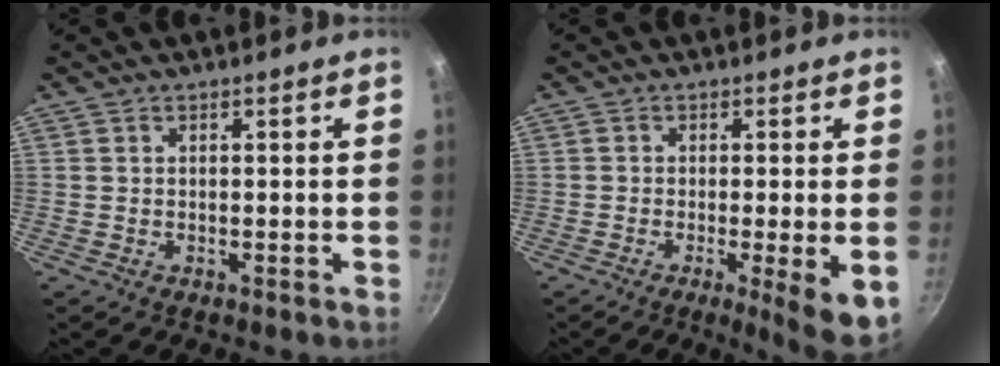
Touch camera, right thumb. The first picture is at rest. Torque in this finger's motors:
{"motor_torque": [-0.04, 0.19, 0.27, 0.26, 0.13]}